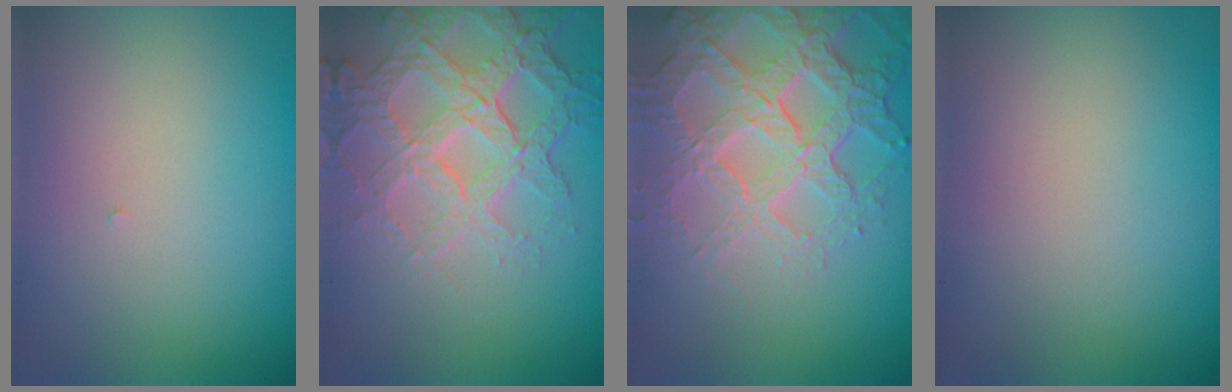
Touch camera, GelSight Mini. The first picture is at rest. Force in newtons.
{"total": 6.8, "press": 5.0, "slide": 4.7}
{"total": 7.7, "press": 5.3, "slide": 5.5}
{"total": 0.0}